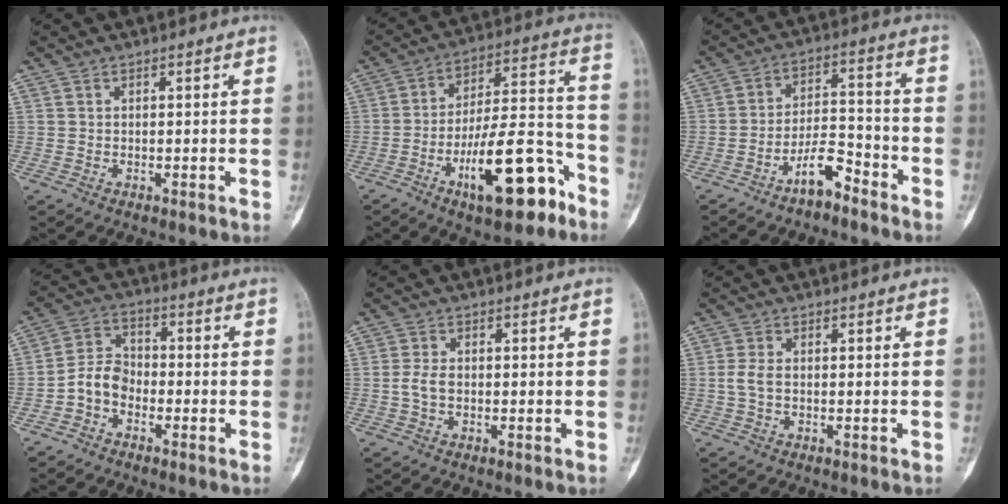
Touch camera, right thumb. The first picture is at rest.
{"total": 19.0, "force": [-9.8, 6.7, 14.9], "torque": [-0.226, 0.073, -0.150]}
{"total": 7.6, "force": [-5.3, 2.7, 4.7], "torque": [-0.080, 0.051, -0.097]}
{"total": 6.3, "force": [-2.7, 4.6, 3.3], "torque": [-0.049, 0.030, -0.062]}
{"total": 2.7, "force": [-0.4, 1.6, 2.1], "torque": [-0.050, 0.006, -0.011]}
{"total": 2.4, "force": [-0.2, 1.3, 2.0], "torque": [-0.053, 0.002, -0.007]}